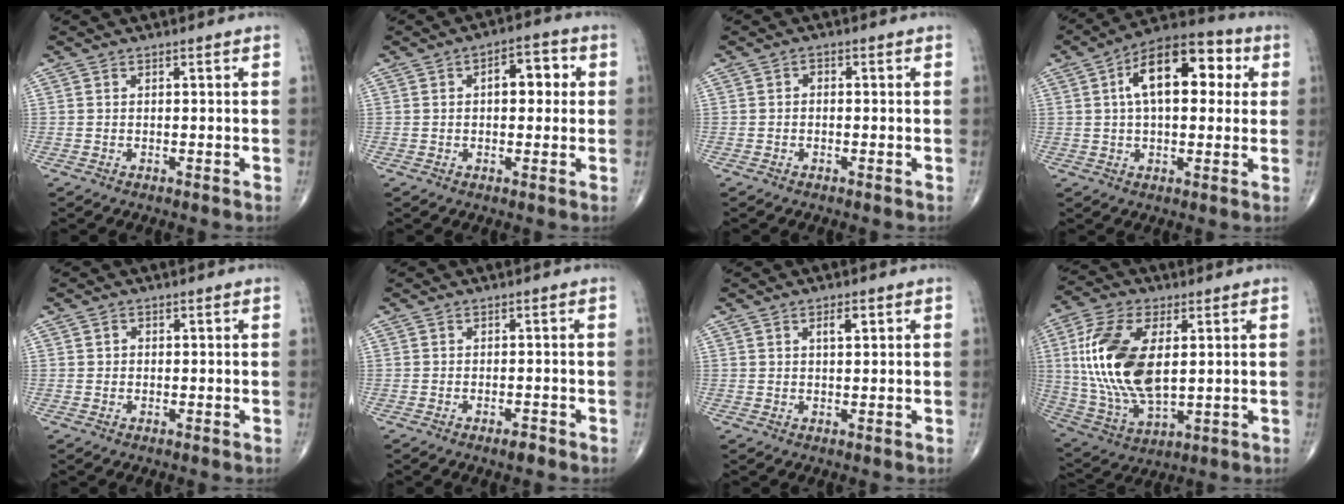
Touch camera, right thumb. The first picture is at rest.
{"total": 6.8, "force": [1.2, 3.8, 5.5], "torque": [-0.052, 0.016, 0.010]}
{"total": 1.0, "force": [-0.2, 0.7, 0.7], "torque": [-0.003, 0.002, -0.008]}
{"total": 16.3, "force": [3.9, 8.6, 13.2], "torque": [-0.180, 0.025, 0.052]}
{"total": 0.9, "force": [0.1, 0.9, 0.2], "torque": [0.001, 0.002, 0.000]}
{"total": 1.6, "force": [-1.1, 0.4, 1.0], "torque": [-0.018, 0.000, -0.019]}
{"total": 2.4, "force": [1.1, 1.1, 1.9], "torque": [-0.028, -0.003, 0.017]}
{"total": 19.3, "force": [2.9, 10.0, 16.3], "torque": [-0.337, -0.016, 0.060]}